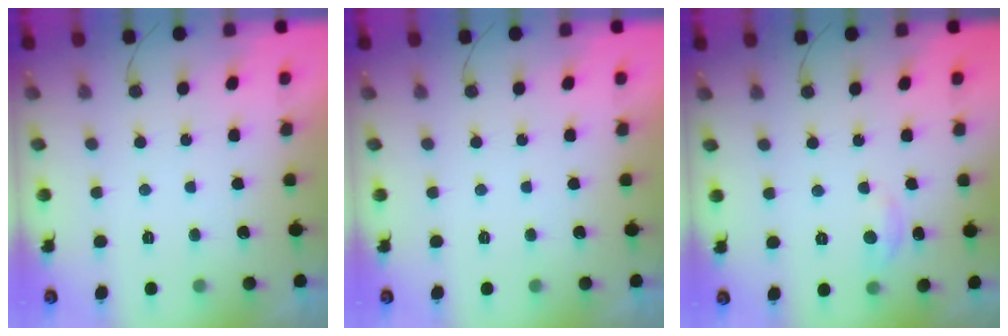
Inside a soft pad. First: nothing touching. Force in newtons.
{"total": 0.0}
{"total": 2.9, "press": 2.9, "slide": 0.3}